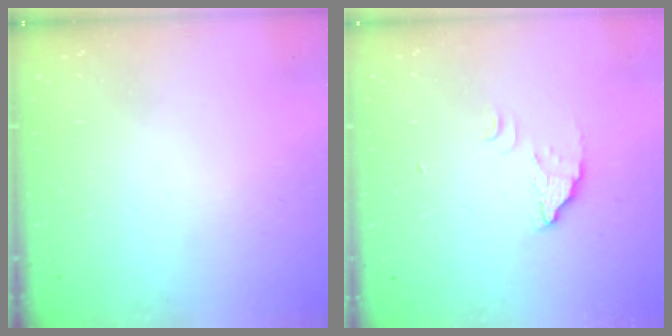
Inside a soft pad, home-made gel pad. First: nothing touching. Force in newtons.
{"total": 2.1, "press": 2.1, "slide": 0.1}